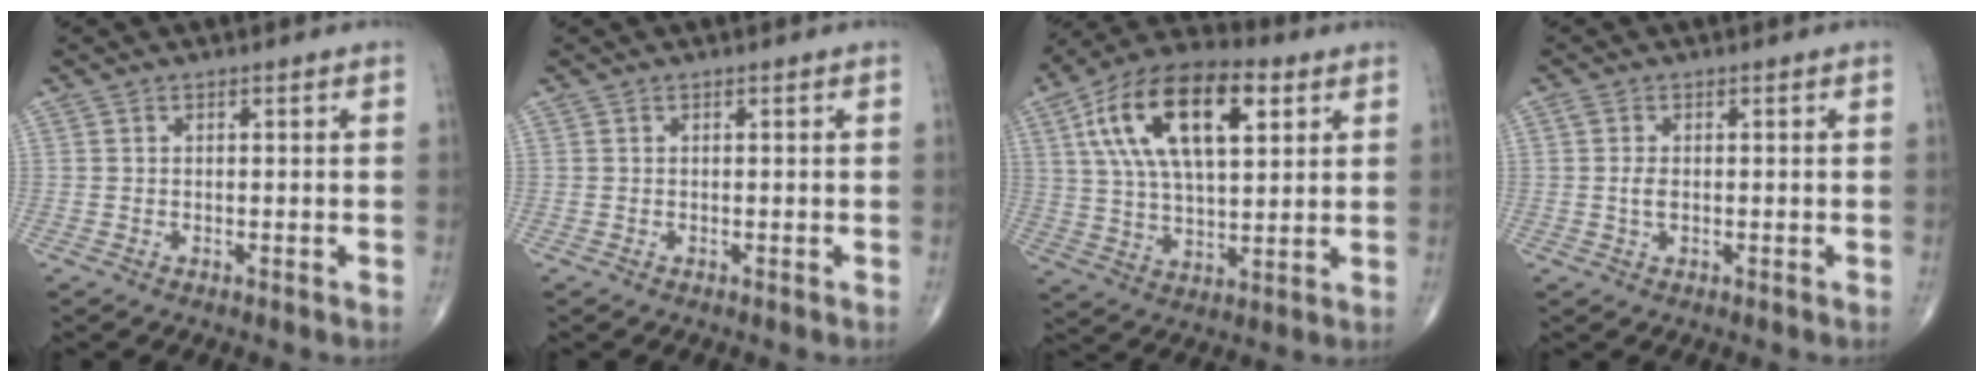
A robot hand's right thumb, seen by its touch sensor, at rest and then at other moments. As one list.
[{"total": 0.0}, {"total": 20.8, "force": [7.4, 9.9, 16.8], "torque": [-0.292, 0.001, 0.124]}, {"total": 2.1, "force": [0.0, 1.1, 1.7], "torque": [-0.040, 0.001, 0.000]}]